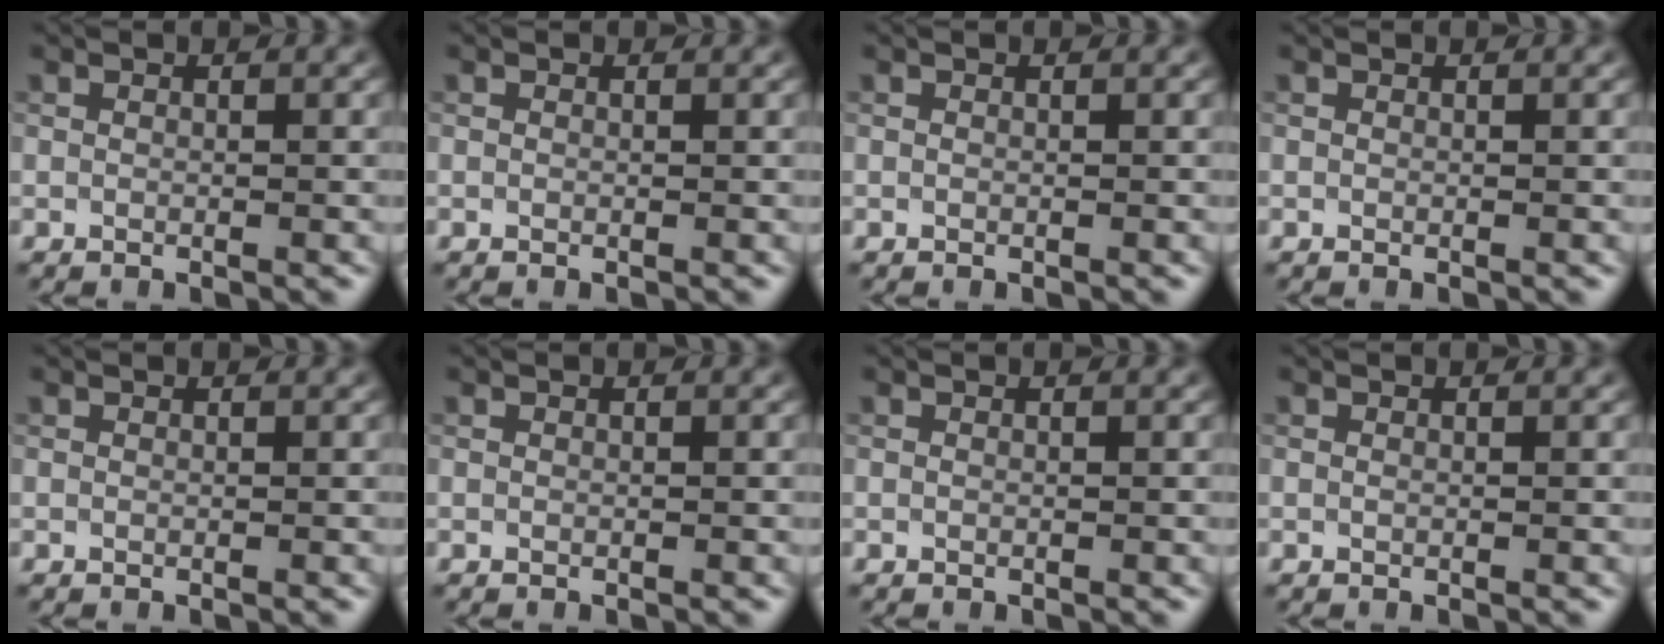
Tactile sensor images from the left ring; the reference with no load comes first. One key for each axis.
{"total": 0.0}
{"total": 0.0}
{"total": 0.0}
{"total": 0.5, "fx": 0.5, "fy": 0.0, "fz": 0.1, "tx": -0.003, "ty": 0.001, "tz": 0.005}
{"total": 0.0}
{"total": 0.0}
{"total": 0.0}